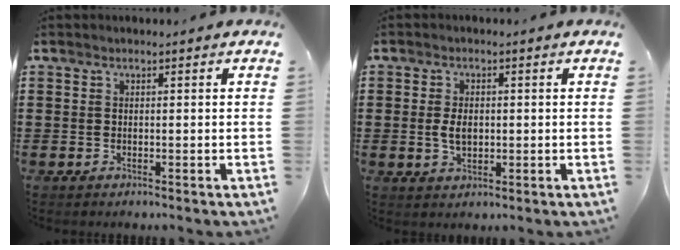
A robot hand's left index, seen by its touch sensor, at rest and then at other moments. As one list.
[{"total": 3.3, "force": [0.0, 2.0, 2.7], "torque": [-0.061, 0.003, -0.003]}]